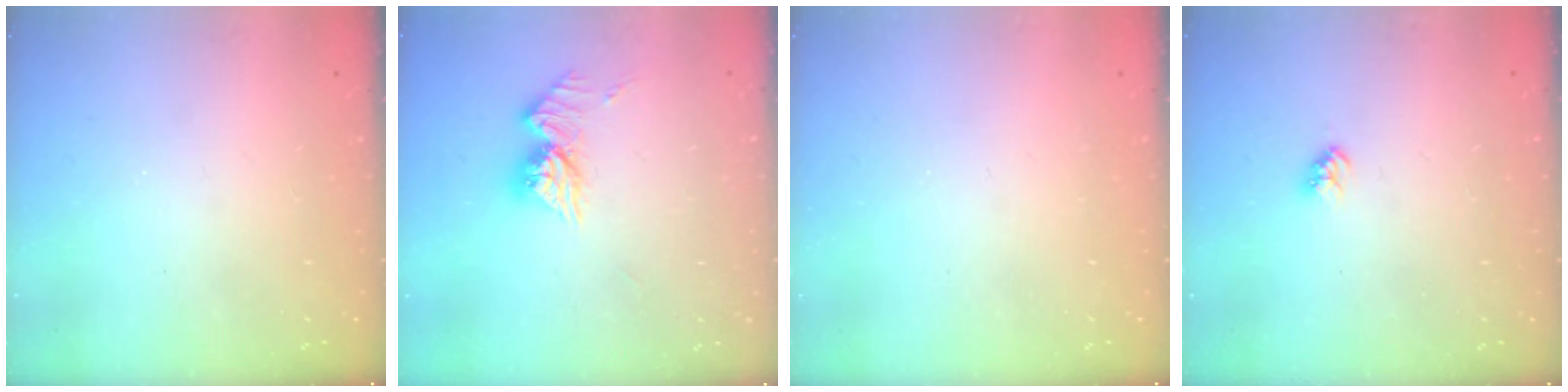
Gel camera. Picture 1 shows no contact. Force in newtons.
{"total": 10.6, "press": 10.6, "slide": 1.0}
{"total": 0.0}
{"total": 3.0, "press": 3.0, "slide": 0.3}